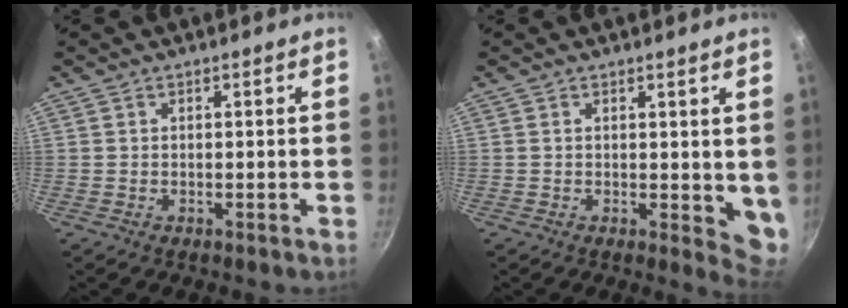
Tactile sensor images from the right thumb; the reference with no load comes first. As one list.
[{"total": 5.0, "force": [1.1, 2.4, 4.2], "torque": [-0.043, -0.013, 0.015]}]